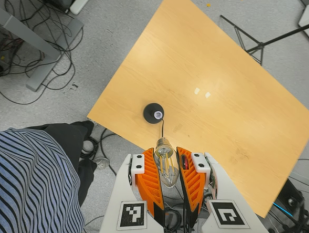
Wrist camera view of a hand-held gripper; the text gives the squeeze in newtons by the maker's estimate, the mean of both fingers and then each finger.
{"total": 21.3, "left": 25.0, "right": 17.5}